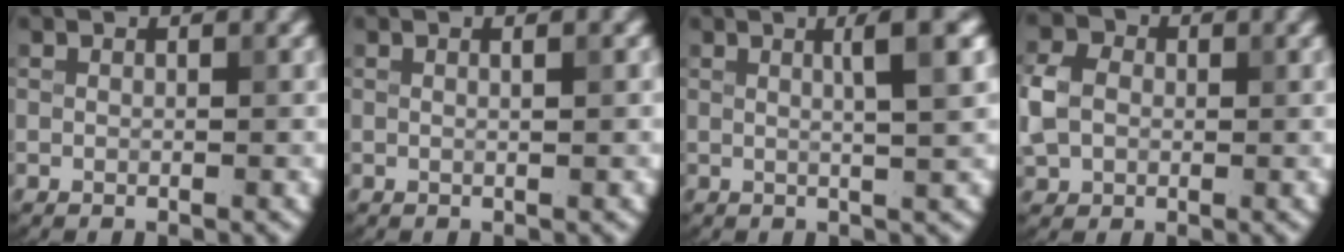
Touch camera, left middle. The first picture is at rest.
{"total": 1.5, "force": [0.5, 0.6, 1.3], "torque": [-0.007, -0.002, -0.006]}
{"total": 3.9, "force": [1.0, 0.7, 3.7], "torque": [-0.045, 0.008, 0.012]}
{"total": 4.1, "force": [0.1, 3.3, 2.3], "torque": [-0.057, 0.007, -0.006]}